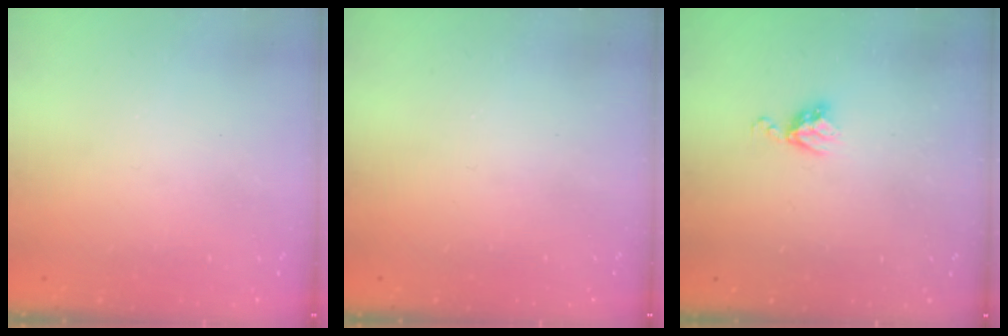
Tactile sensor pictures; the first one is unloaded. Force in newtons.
{"total": 0.0}
{"total": 5.6, "press": 5.6, "slide": 0.5}